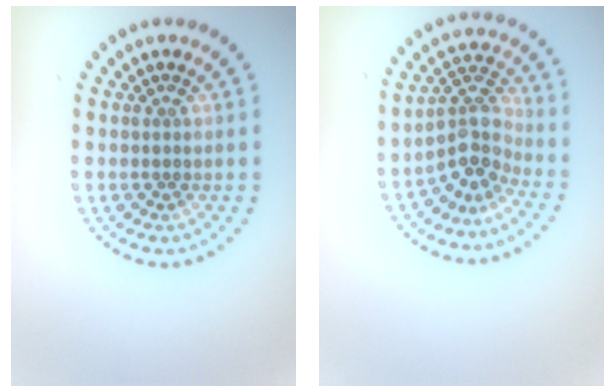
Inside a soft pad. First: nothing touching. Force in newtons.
{"total": 3.7, "press": 2.7, "slide": 2.5}